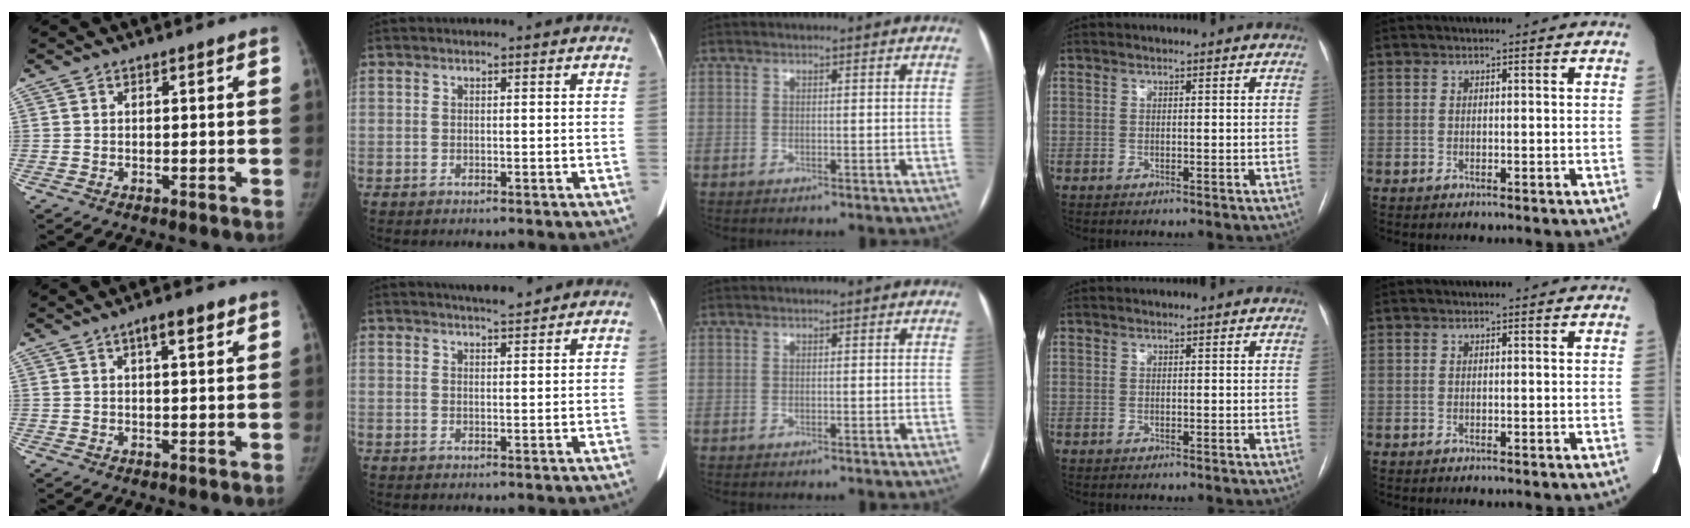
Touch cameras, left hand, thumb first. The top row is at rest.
{"thumb": {"total": 4.0, "force": [2.0, 1.2, 3.2], "torque": [-0.045, -0.002, 0.030]}, "index": {"total": 3.6, "force": [3.3, 0.2, 1.4], "torque": [-0.021, 0.006, 0.050]}}